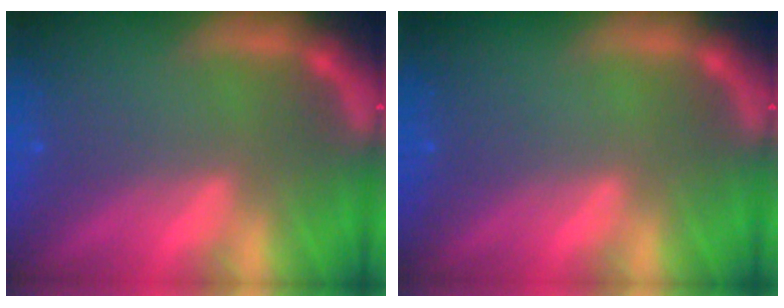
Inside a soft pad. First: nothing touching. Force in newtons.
{"total": 0.0}